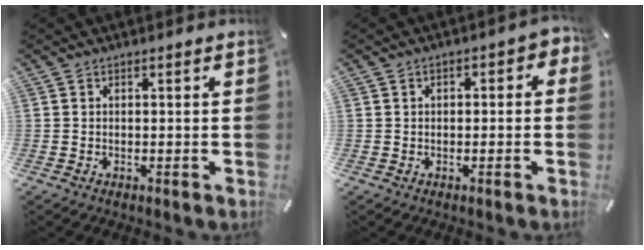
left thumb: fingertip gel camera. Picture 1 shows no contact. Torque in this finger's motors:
{"motor_torque": [0.55, 0.01, 0.17, 0.27, -0.01]}